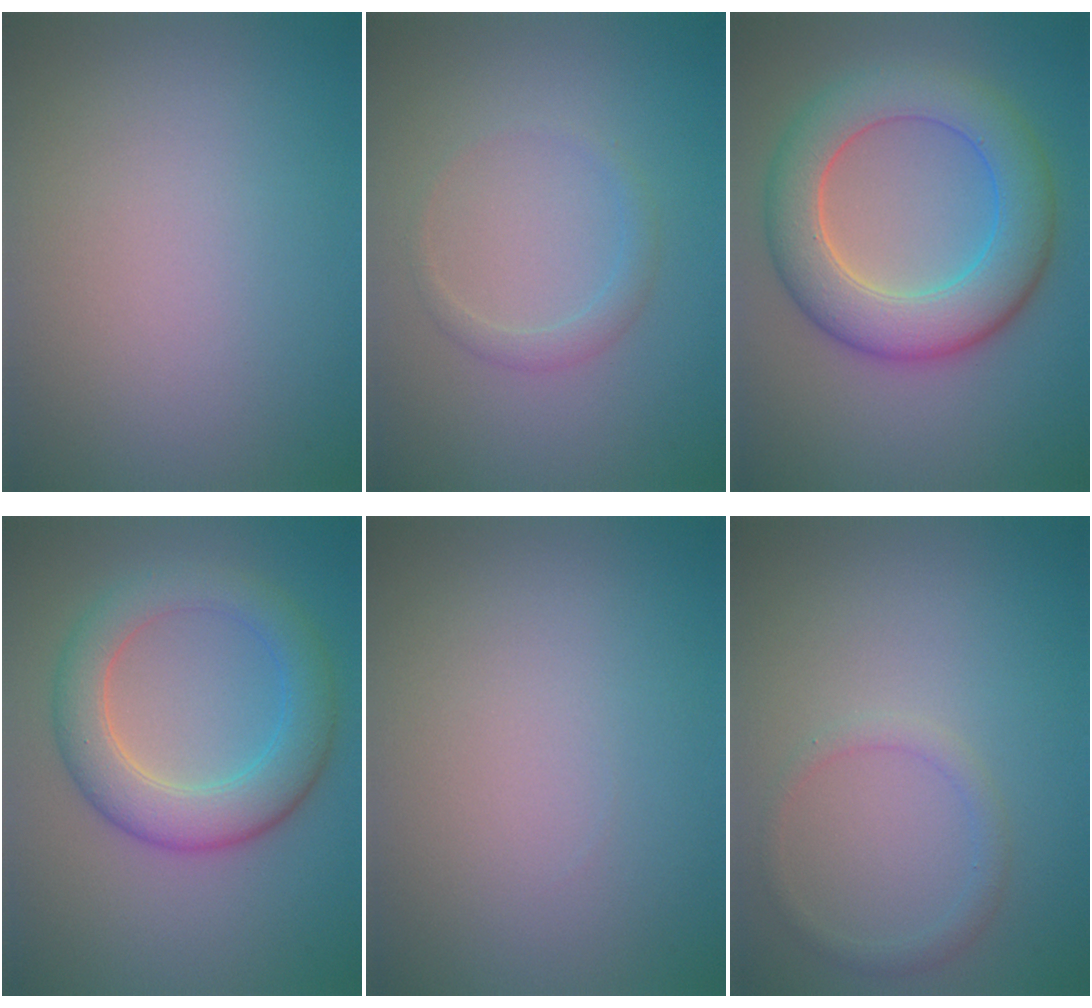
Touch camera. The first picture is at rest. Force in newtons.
{"total": 1.4, "press": 1.4, "slide": 0.1}
{"total": 7.8, "press": 7.8, "slide": 0.4}
{"total": 5.7, "press": 5.7, "slide": 0.1}
{"total": 0.0}
{"total": 1.4, "press": 1.4, "slide": 0.1}